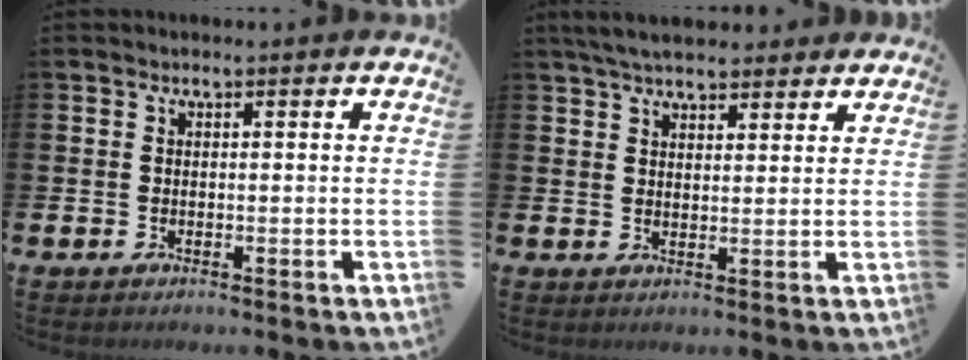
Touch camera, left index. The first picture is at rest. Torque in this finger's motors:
{"motor_torque": [1.03, -1.11, 0.61, 0.21]}